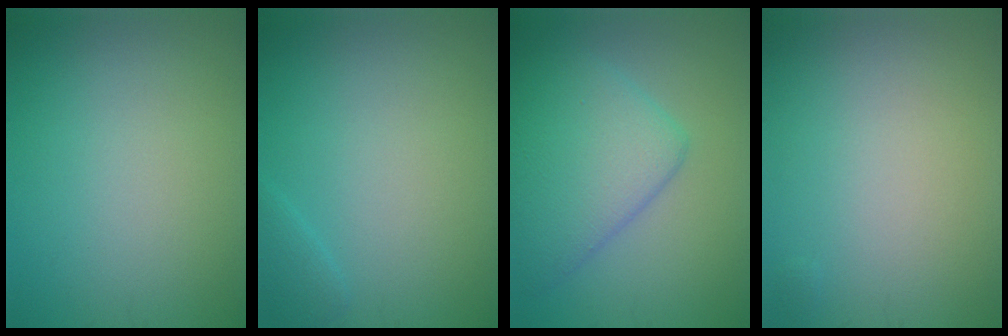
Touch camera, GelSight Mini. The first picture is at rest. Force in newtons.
{"total": 1.1, "press": 1.1, "slide": 0.1}
{"total": 6.7, "press": 6.7, "slide": 0.2}
{"total": 0.0}